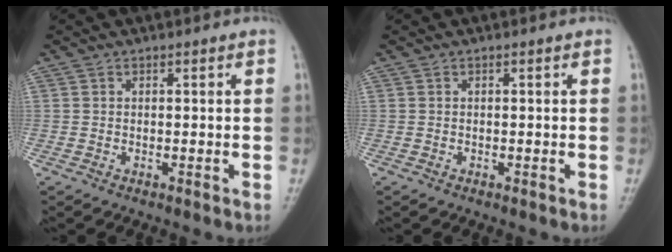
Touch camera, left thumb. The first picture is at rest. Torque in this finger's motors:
{"motor_torque": [0.08, 0.19, -0.07, 0.05, 0.03]}